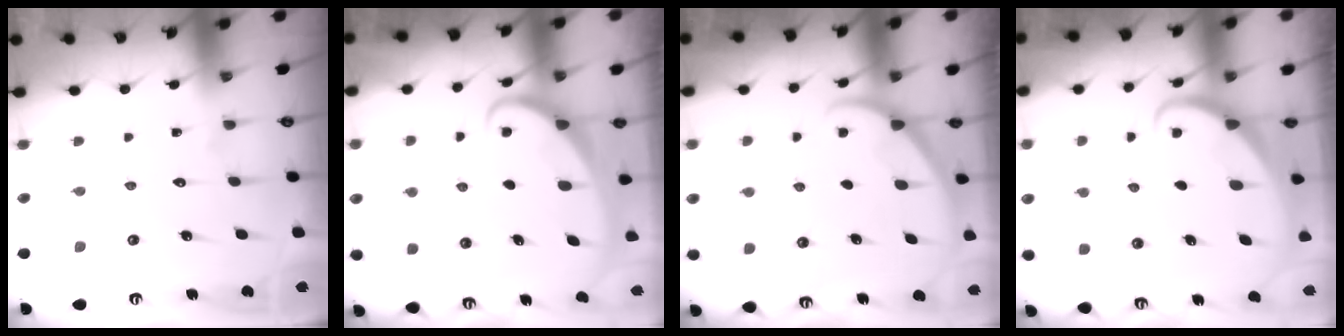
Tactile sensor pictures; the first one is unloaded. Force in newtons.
{"total": 2.1, "press": 2.1, "slide": 0.1}
{"total": 2.0, "press": 2.0, "slide": 0.3}
{"total": 1.9, "press": 1.8, "slide": 0.2}